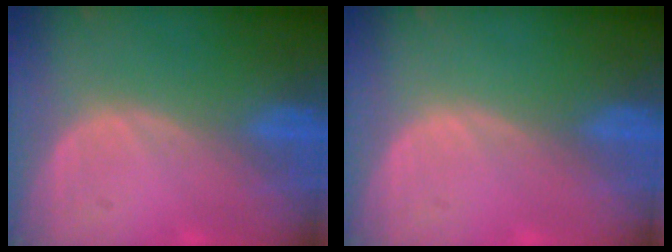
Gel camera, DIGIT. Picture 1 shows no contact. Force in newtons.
{"total": 0.0}